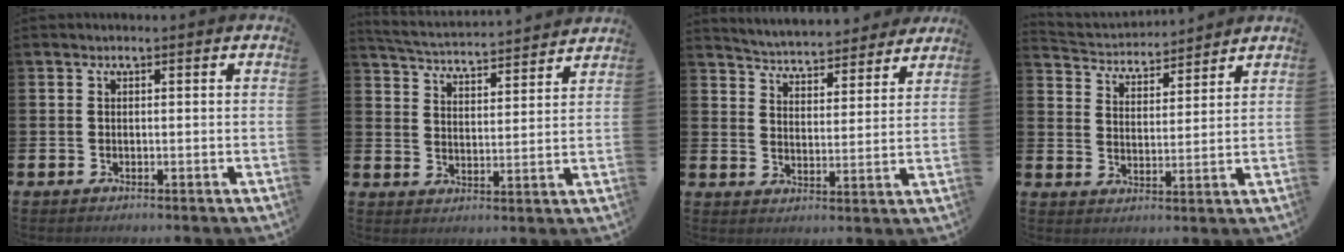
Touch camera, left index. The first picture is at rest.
{"total": 4.5, "force": [4.5, 0.0, 0.3], "torque": [-0.026, -0.040, 0.074]}
{"total": 5.1, "force": [5.0, 0.7, -0.1], "torque": [-0.013, -0.047, 0.085]}
{"total": 3.7, "force": [3.6, 0.8, -0.4], "torque": [-0.012, -0.032, 0.060]}